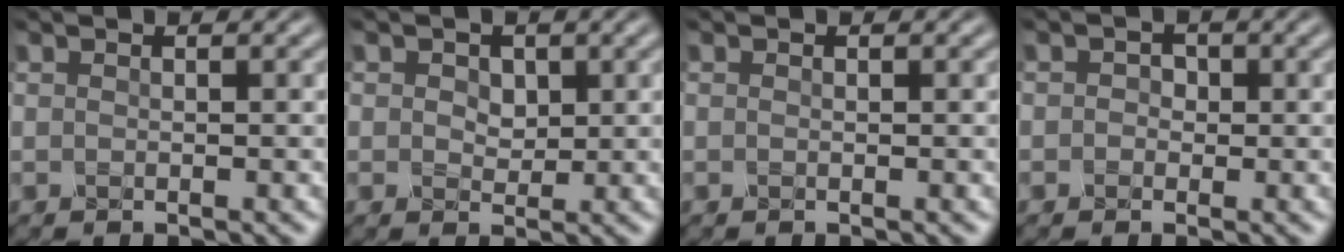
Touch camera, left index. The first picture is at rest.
{"total": 2.0, "force": [0.3, 1.6, 1.1], "torque": [-0.026, -0.001, -0.004]}
{"total": 0.0}
{"total": 1.5, "force": [-0.2, 1.4, 0.6], "torque": [-0.007, 0.006, -0.015]}